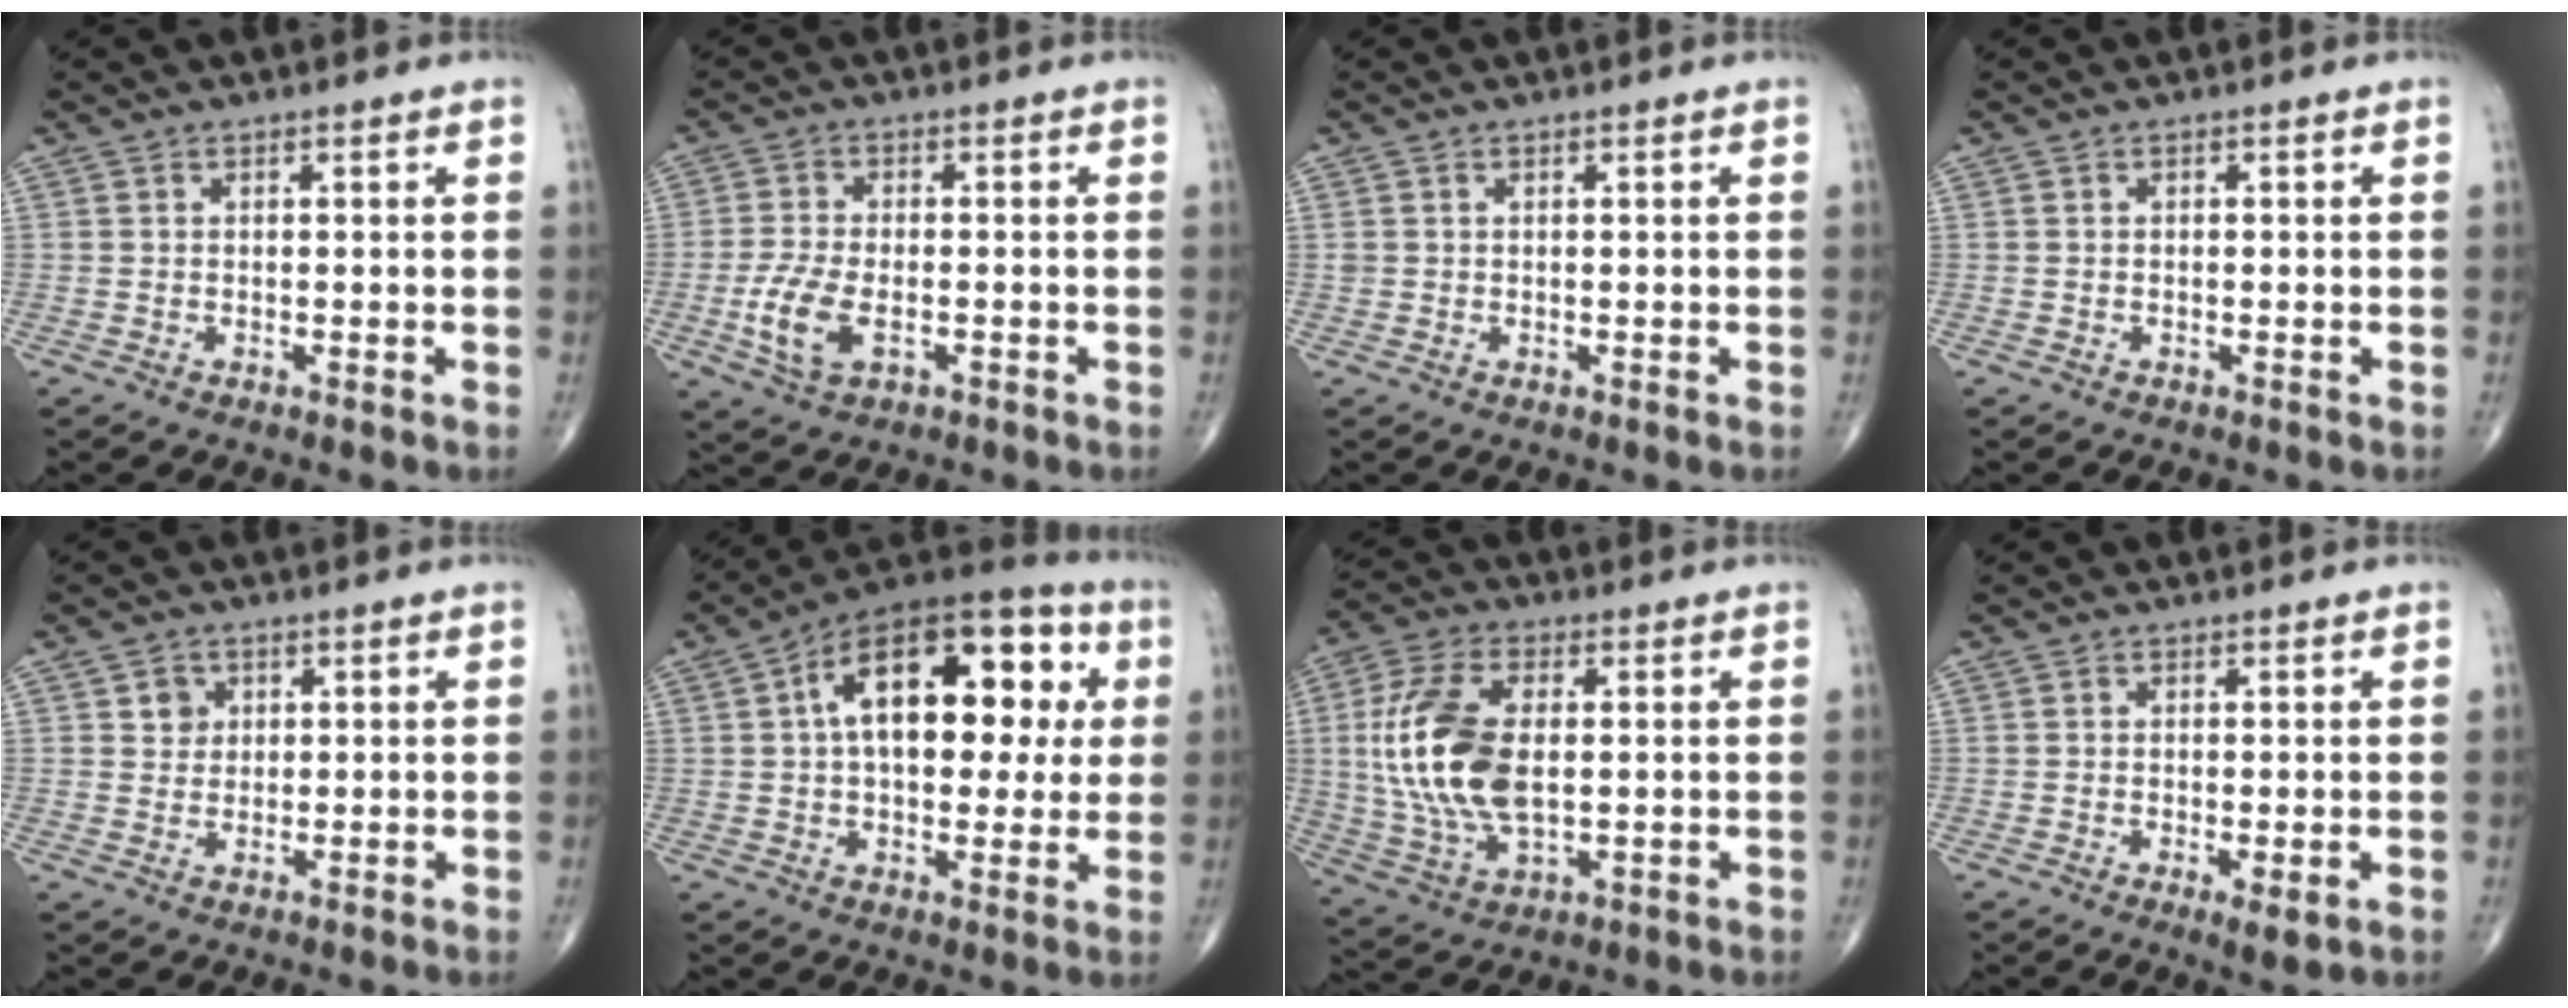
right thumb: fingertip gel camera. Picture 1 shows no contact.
{"total": 7.4, "force": [-2.1, 3.9, 6.0], "torque": [-0.134, 0.001, -0.038]}
{"total": 0.5, "force": [0.2, 0.4, 0.3], "torque": [-0.005, 0.005, 0.006]}
{"total": 0.0}
{"total": 2.9, "force": [1.0, 2.5, 0.8], "torque": [0.002, -0.004, 0.013]}
{"total": 22.3, "force": [4.7, 12.0, 18.2], "torque": [-0.238, 0.028, 0.058]}
{"total": 17.0, "force": [1.1, 9.0, 14.4], "torque": [-0.307, -0.003, 0.025]}
{"total": 3.0, "force": [-0.9, 0.8, 2.8], "torque": [-0.050, -0.010, -0.014]}